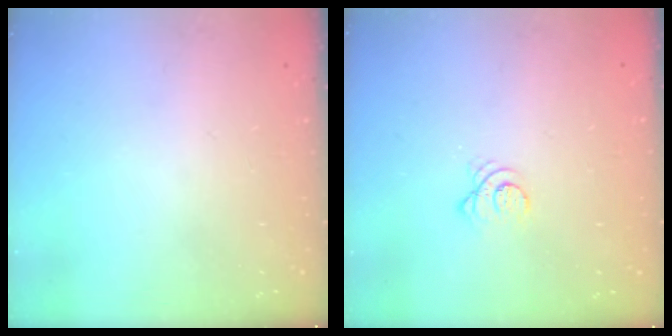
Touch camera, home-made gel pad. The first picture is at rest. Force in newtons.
{"total": 3.0, "press": 2.9, "slide": 0.3}